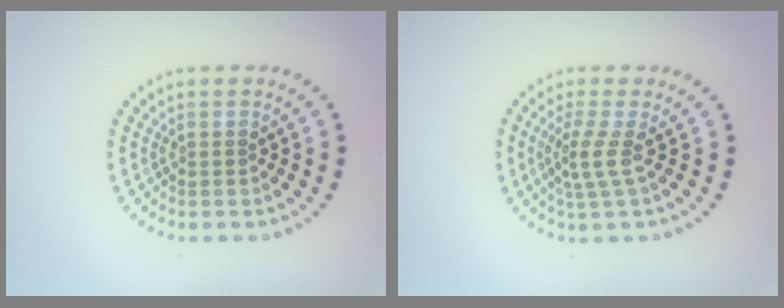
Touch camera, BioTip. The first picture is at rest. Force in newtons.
{"total": 2.2, "press": 1.5, "slide": 1.6}